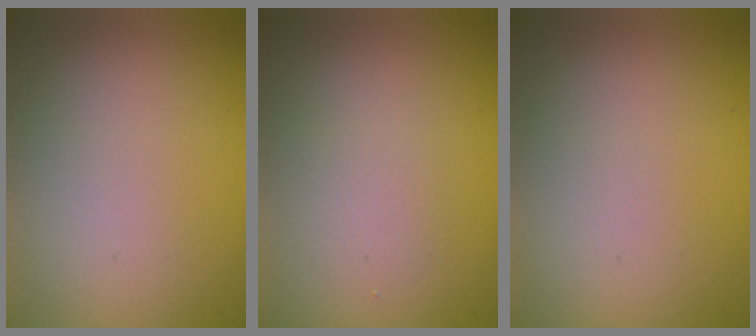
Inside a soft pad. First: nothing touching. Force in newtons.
{"total": 1.8, "press": 1.8, "slide": 0.1}
{"total": 0.0}